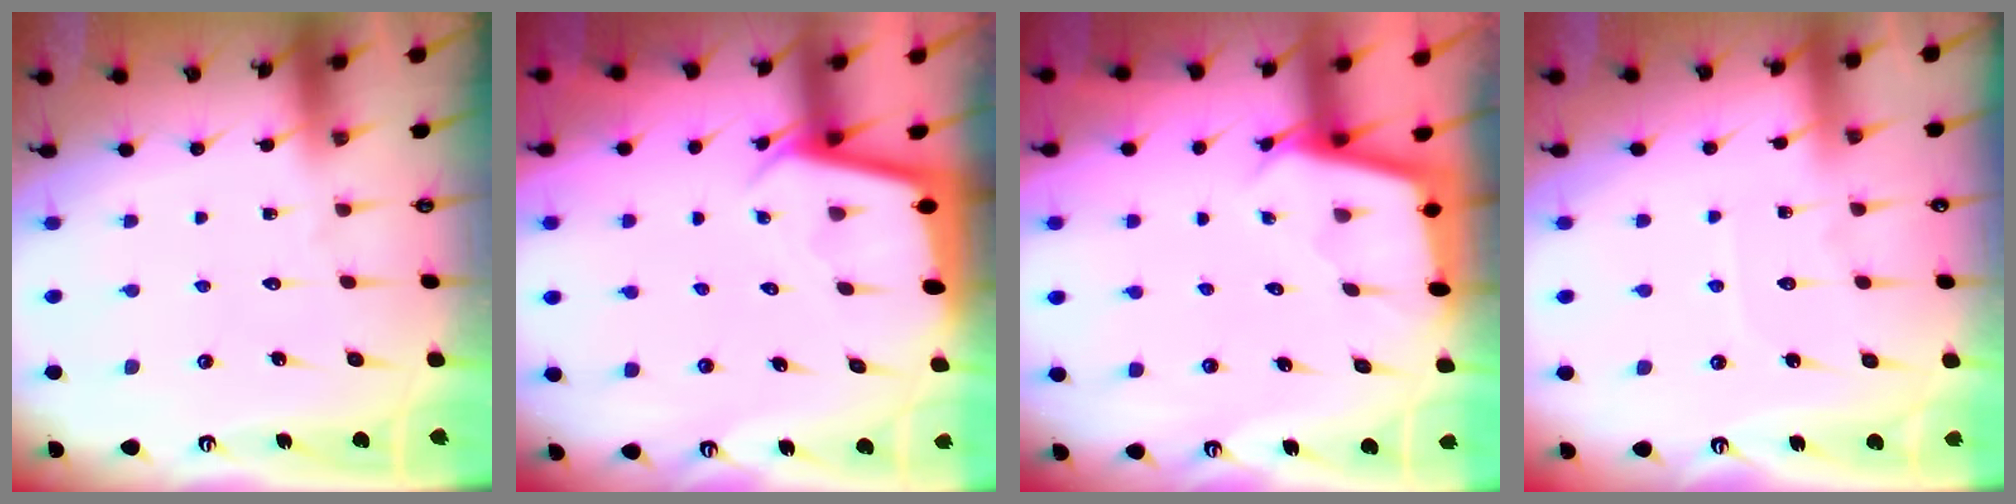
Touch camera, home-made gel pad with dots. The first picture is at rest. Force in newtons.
{"total": 2.3, "press": 2.3, "slide": 0.1}
{"total": 2.2, "press": 2.2, "slide": 0.2}
{"total": 3.0, "press": 2.9, "slide": 0.4}